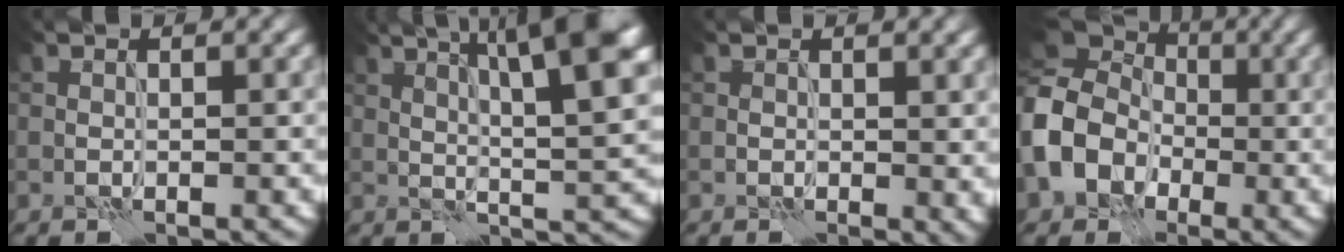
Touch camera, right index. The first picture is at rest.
{"total": 10.9, "force": [4.3, 2.6, 9.7], "torque": [-0.135, 0.014, 0.067]}
{"total": 1.8, "force": [0.6, 0.7, 1.6], "torque": [-0.013, -0.002, 0.014]}
{"total": 10.7, "force": [-1.6, 9.0, 5.5], "torque": [-0.119, -0.009, -0.058]}